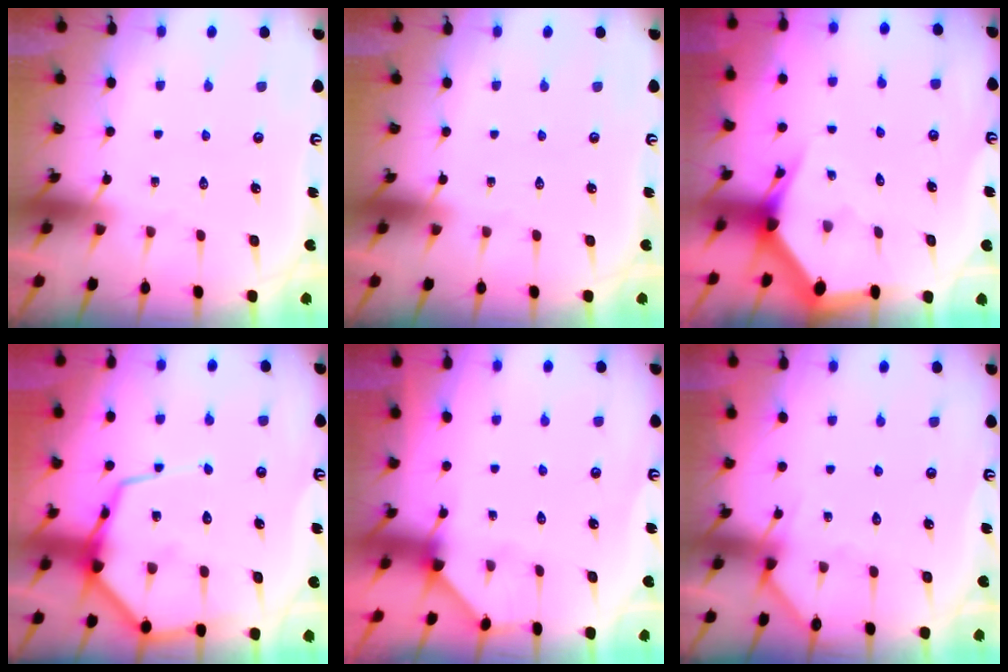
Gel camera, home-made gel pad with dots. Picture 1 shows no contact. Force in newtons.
{"total": 0.0}
{"total": 2.9, "press": 2.9, "slide": 0.2}
{"total": 12.2, "press": 12.2, "slide": 1.1}
{"total": 2.0, "press": 2.0, "slide": 0.3}
{"total": 3.0, "press": 3.0, "slide": 0.3}